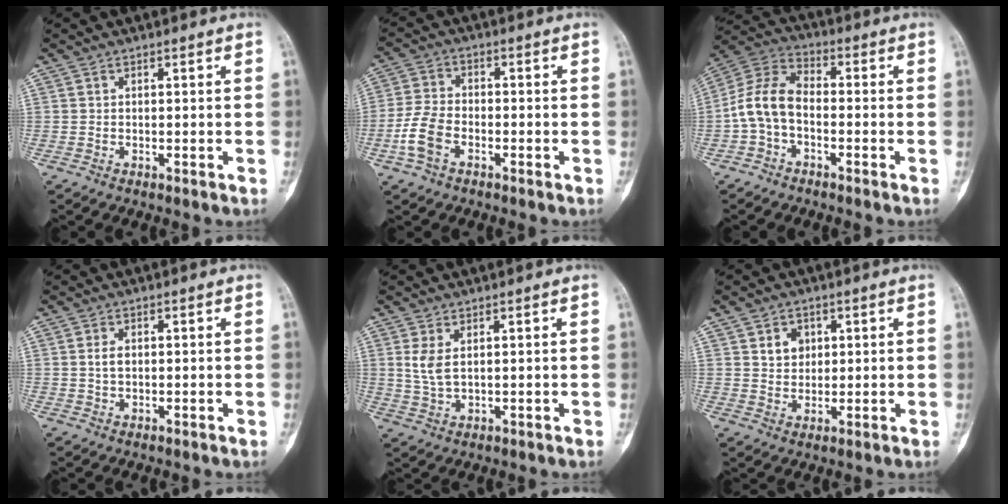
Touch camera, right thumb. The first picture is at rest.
{"total": 6.9, "force": [-2.8, 4.3, 4.6], "torque": [-0.102, 0.017, -0.061]}
{"total": 9.0, "force": [-2.1, 5.5, 6.8], "torque": [-0.136, 0.034, -0.055]}
{"total": 1.9, "force": [0.2, 1.2, 1.5], "torque": [-0.028, 0.002, 0.005]}
{"total": 3.9, "force": [1.2, 1.8, 3.2], "torque": [-0.072, -0.005, 0.033]}
{"total": 4.0, "force": [1.5, 3.3, 1.8], "torque": [-0.008, -0.007, 0.026]}